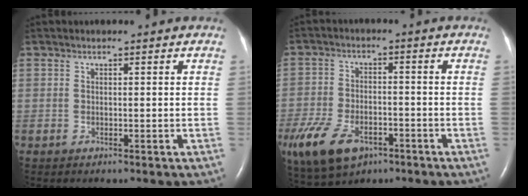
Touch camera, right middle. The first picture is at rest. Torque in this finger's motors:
{"motor_torque": [0.51, -0.41, 0.17, 0.08]}